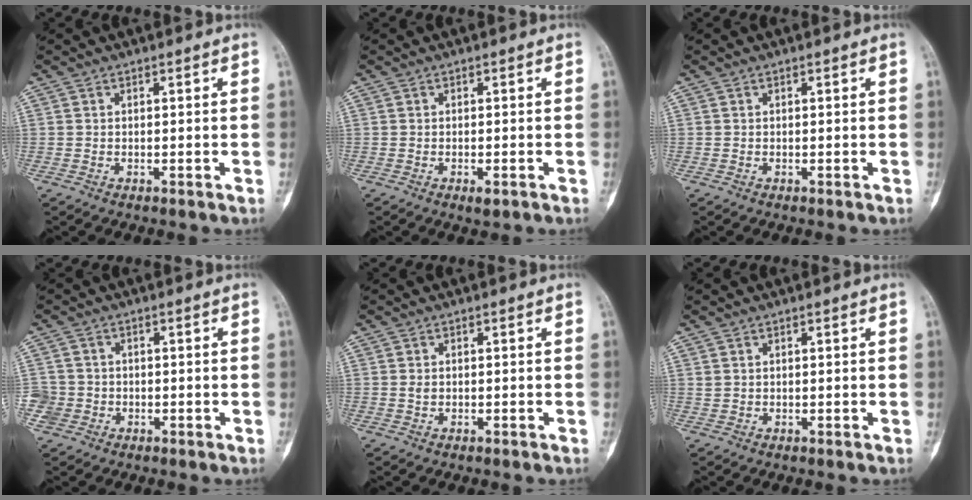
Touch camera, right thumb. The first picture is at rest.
{"total": 1.6, "force": [-0.8, 0.5, 1.3], "torque": [-0.020, -0.003, -0.009]}
{"total": 0.0}
{"total": 3.5, "force": [-1.0, 3.3, 0.1], "torque": [0.016, 0.015, -0.022]}
{"total": 0.8, "force": [-0.1, 0.6, 0.5], "torque": [-0.013, 0.000, -0.002]}
{"total": 0.5, "force": [0.2, 0.4, 0.2], "torque": [0.000, 0.001, 0.005]}